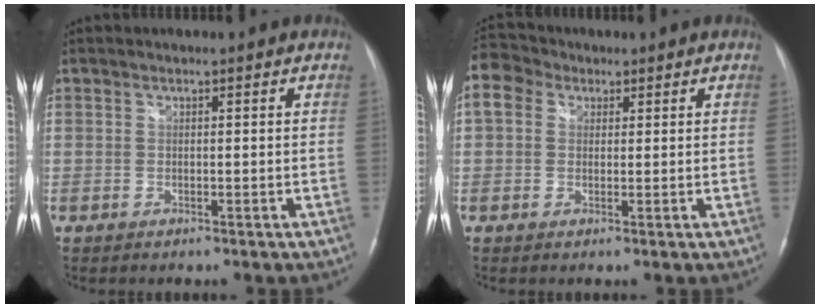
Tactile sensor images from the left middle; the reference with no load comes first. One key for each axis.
{"total": 7.0, "fx": 2.9, "fy": 5.5, "fz": 3.1, "tx": -0.081, "ty": 0.038, "tz": 0.054}